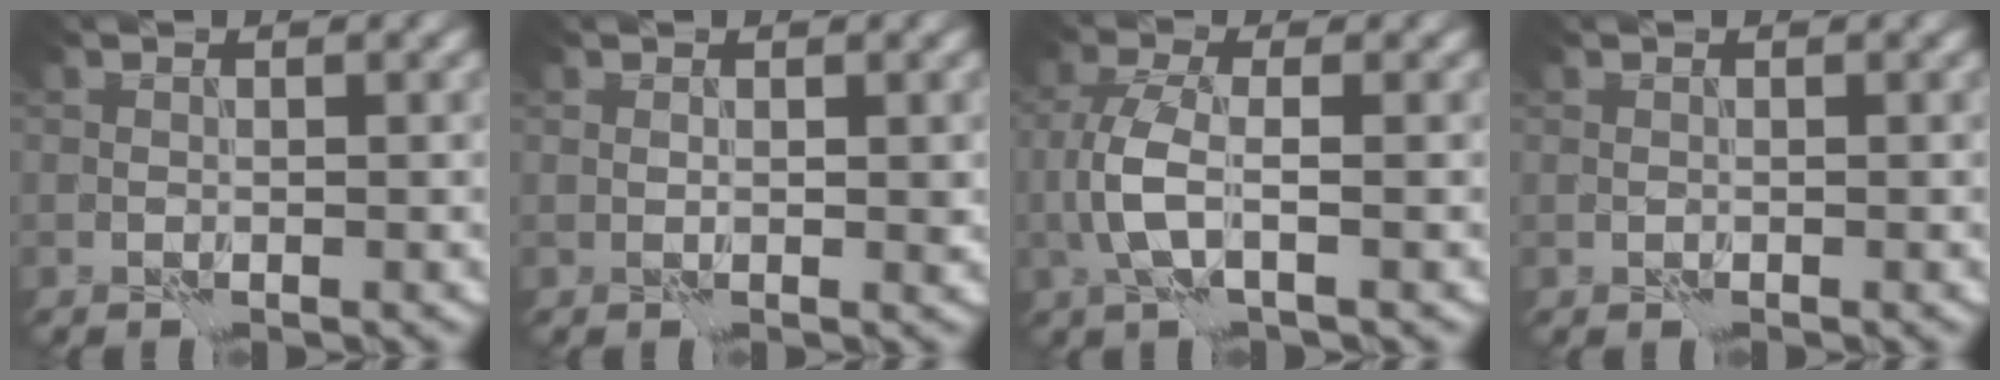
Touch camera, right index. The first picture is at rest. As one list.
[{"total": 0.8, "force": [0.2, 0.5, 0.6], "torque": [-0.010, -0.002, 0.003]}, {"total": 3.6, "force": [-0.6, 1.4, 3.3], "torque": [-0.083, 0.005, -0.019]}, {"total": 0.0}]